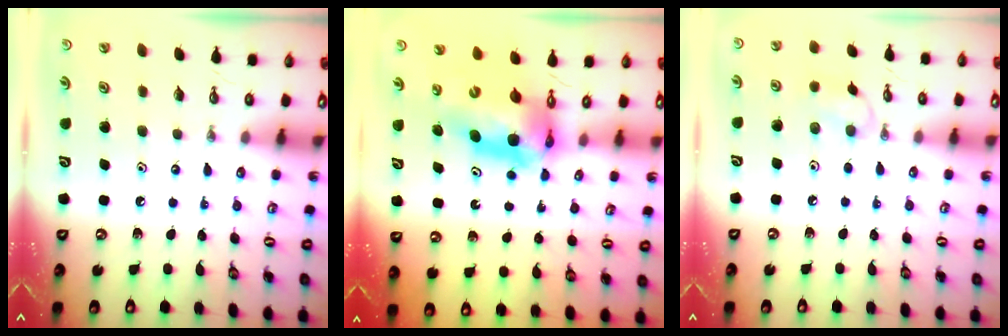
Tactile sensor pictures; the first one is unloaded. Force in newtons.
{"total": 10.8, "press": 10.8, "slide": 1.1}
{"total": 7.7, "press": 7.1, "slide": 3.2}